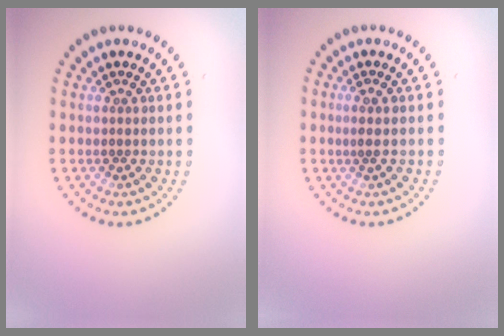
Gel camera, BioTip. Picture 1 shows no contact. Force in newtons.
{"total": 0.5, "press": 0.3, "slide": 0.4}